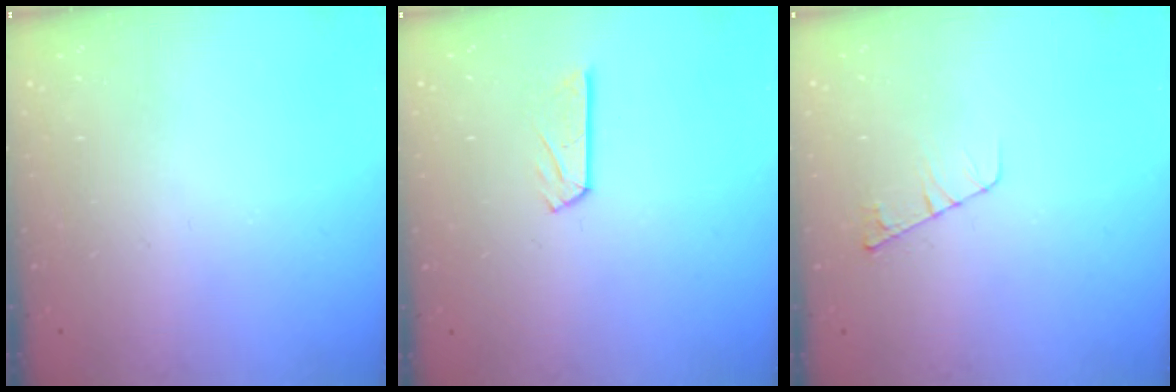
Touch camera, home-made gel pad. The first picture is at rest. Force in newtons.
{"total": 5.4, "press": 5.4, "slide": 0.3}
{"total": 4.8, "press": 4.8, "slide": 0.5}